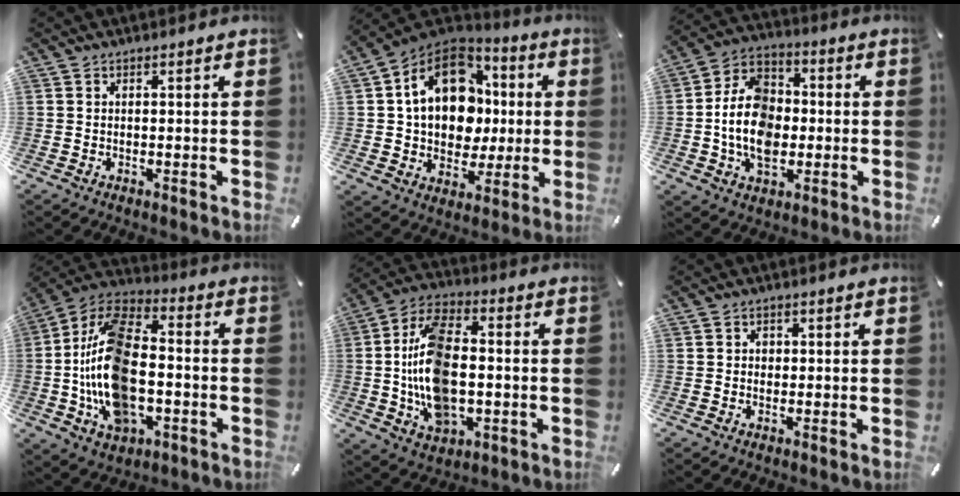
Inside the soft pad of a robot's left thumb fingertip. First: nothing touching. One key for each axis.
{"total": 18.1, "fx": 2.7, "fy": 14.0, "fz": 11.1, "tx": -0.203, "ty": -0.002, "tz": 0.051}
{"total": 13.6, "fx": -1.9, "fy": 10.2, "fz": 8.8, "tx": -0.196, "ty": 0.018, "tz": -0.033}
{"total": 19.3, "fx": -4.3, "fy": 11.7, "fz": 14.7, "tx": -0.318, "ty": 0.019, "tz": -0.075}
{"total": 16.9, "fx": -1.9, "fy": 10.4, "fz": 13.2, "tx": -0.274, "ty": 0.003, "tz": -0.035}
{"total": 1.1, "fx": 0.0, "fy": 1.1, "fz": 0.4, "tx": -0.001, "ty": 0.001, "tz": -0.004}